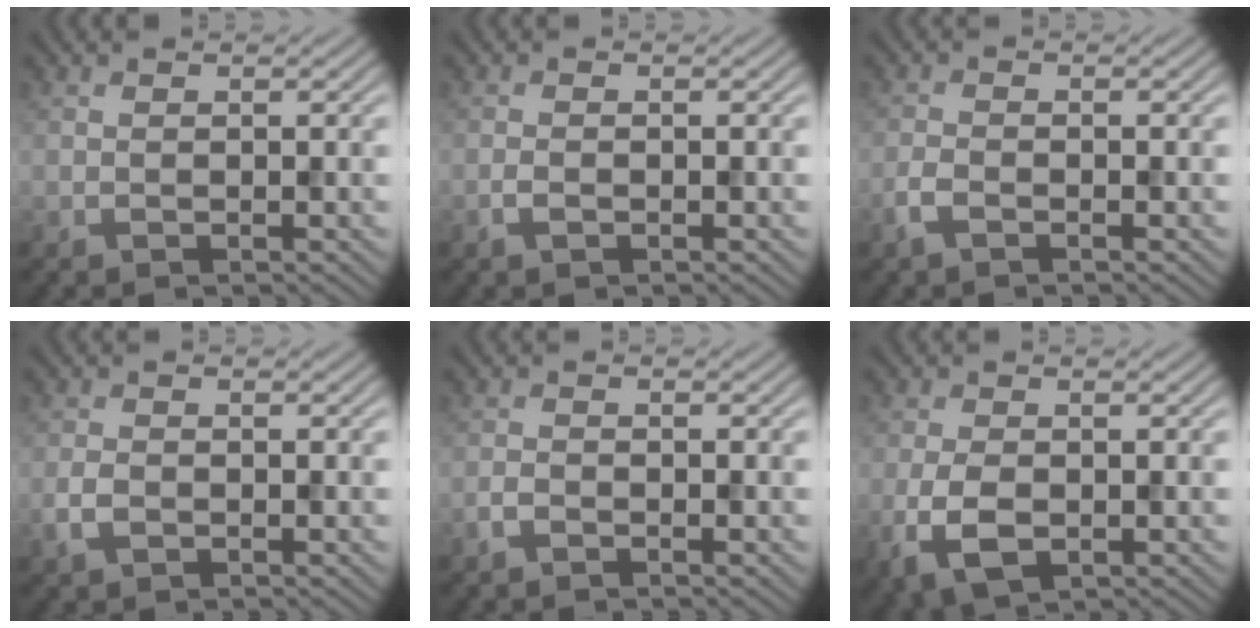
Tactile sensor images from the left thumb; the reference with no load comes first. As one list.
[{"total": 1.2, "force": [-0.6, 0.6, 0.9], "torque": [-0.018, 0.000, -0.012]}, {"total": 2.1, "force": [-1.3, 0.8, 1.4], "torque": [-0.034, -0.002, -0.032]}, {"total": 2.1, "force": [-1.0, 1.4, 1.4], "torque": [-0.034, -0.003, -0.022]}, {"total": 1.4, "force": [-1.0, 0.5, 0.7], "torque": [-0.016, 0.000, -0.024]}, {"total": 5.0, "force": [-1.6, 2.8, 3.9], "torque": [-0.094, -0.011, -0.030]}]